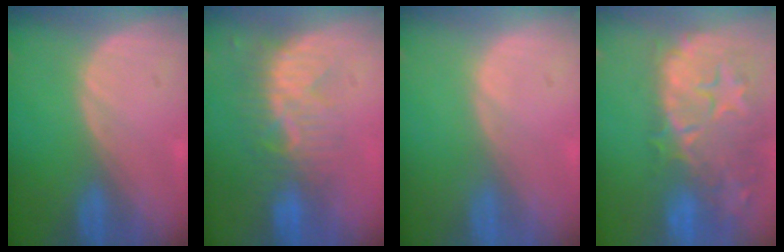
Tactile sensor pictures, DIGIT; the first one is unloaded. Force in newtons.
{"total": 8.4, "press": 7.6, "slide": 3.5}
{"total": 0.0}
{"total": 14.8, "press": 11.8, "slide": 8.9}